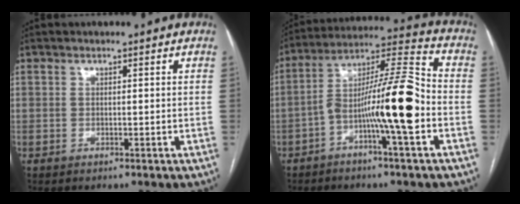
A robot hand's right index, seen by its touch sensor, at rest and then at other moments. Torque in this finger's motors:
{"motor_torque": [0.69, -0.32, 0.47, 0.21]}